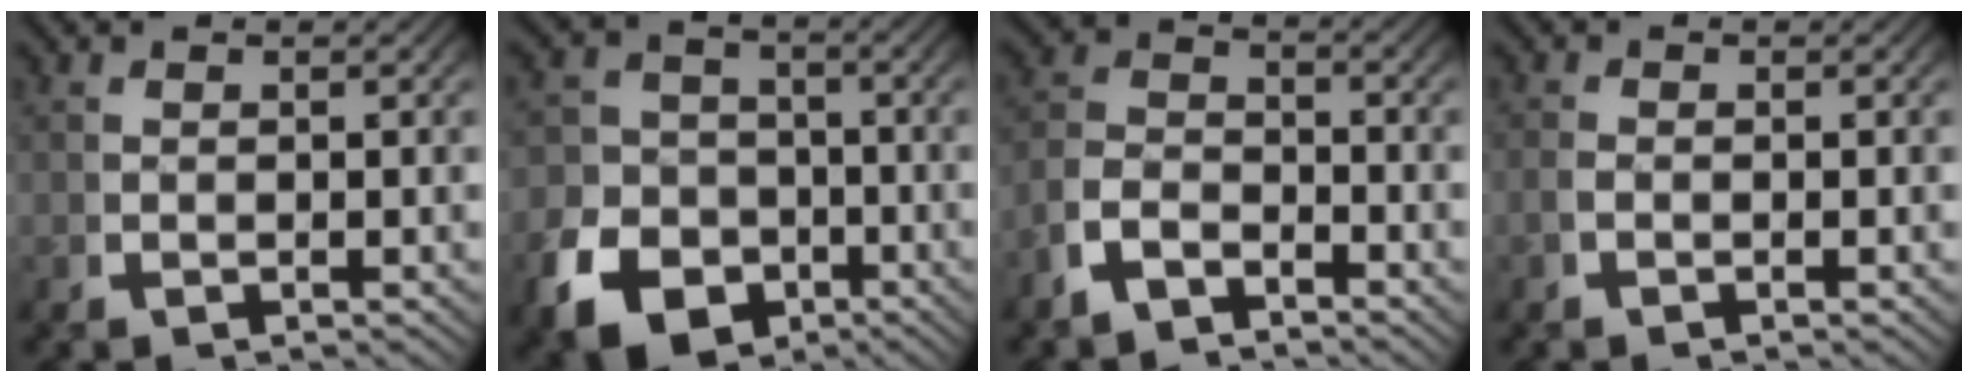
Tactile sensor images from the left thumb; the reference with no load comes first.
{"total": 11.5, "force": [-5.0, 9.3, 4.6], "torque": [-0.074, -0.039, -0.080]}
{"total": 4.0, "force": [-2.1, 2.6, 2.2], "torque": [-0.046, -0.015, -0.037]}
{"total": 0.5, "force": [-0.4, 0.1, 0.4], "torque": [-0.013, -0.002, -0.006]}